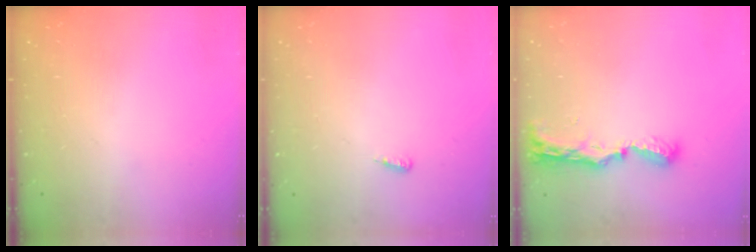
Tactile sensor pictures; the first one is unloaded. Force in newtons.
{"total": 3.6, "press": 2.7, "slide": 2.5}
{"total": 8.7, "press": 8.7, "slide": 0.3}